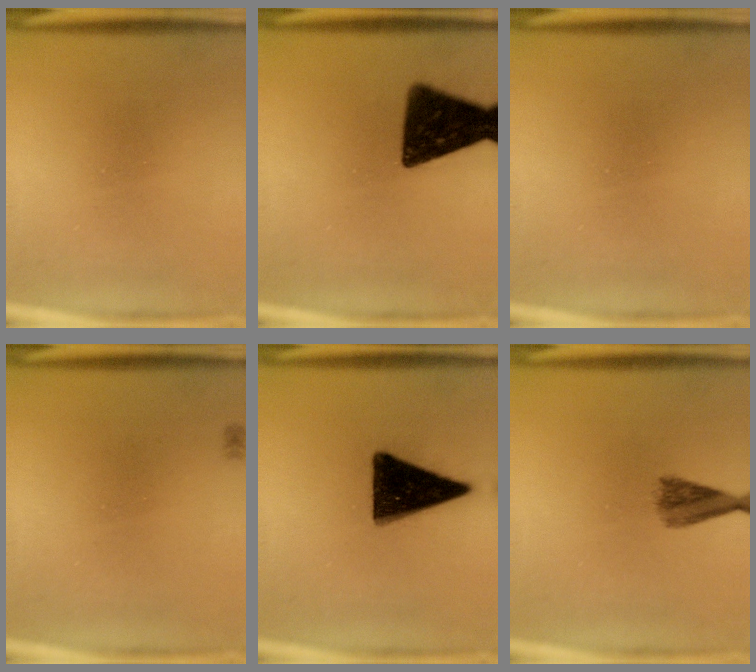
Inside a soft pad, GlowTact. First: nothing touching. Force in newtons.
{"total": 14.2}
{"total": 0.0}
{"total": 1.1}
{"total": 15.9}
{"total": 3.5}